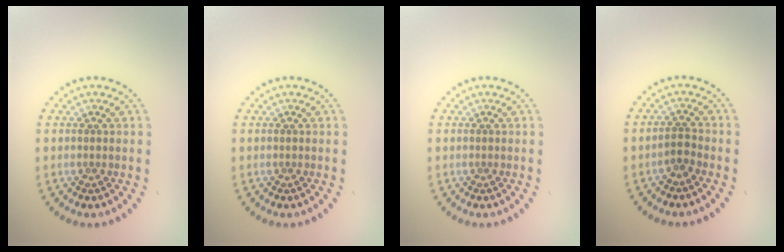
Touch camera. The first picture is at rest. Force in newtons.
{"total": 0.0}
{"total": 0.0}
{"total": 1.2, "press": 1.0, "slide": 0.6}